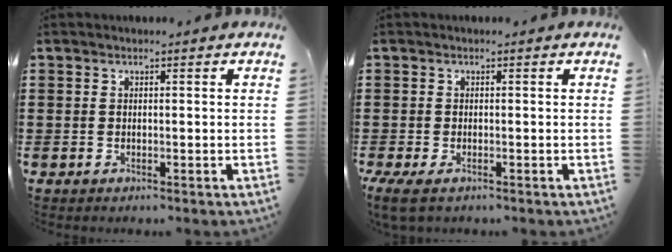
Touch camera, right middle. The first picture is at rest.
{"total": 1.3, "force": [-0.6, 0.4, 1.1], "torque": [-0.036, -0.006, -0.016]}